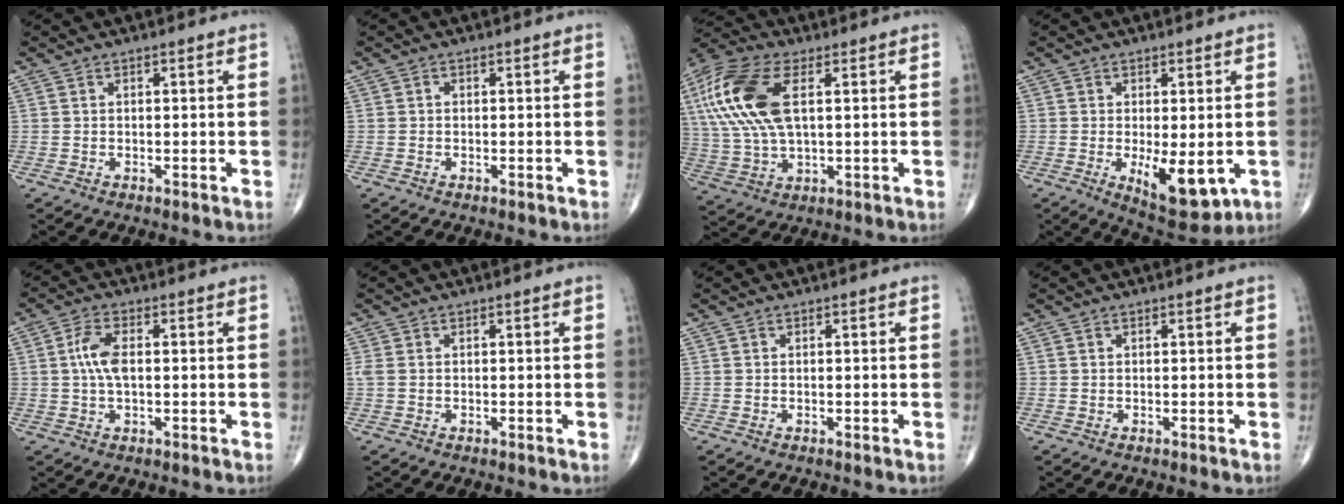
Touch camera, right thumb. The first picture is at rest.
{"total": 0.0}
{"total": 19.6, "force": [5.0, 9.4, 16.4], "torque": [-0.381, 0.006, 0.091]}
{"total": 9.7, "force": [-2.1, 4.1, 8.5], "torque": [-0.113, -0.021, -0.020]}
{"total": 5.2, "force": [0.4, 2.3, 4.7], "torque": [-0.107, 0.006, 0.004]}
{"total": 1.3, "force": [0.1, 0.9, 1.0], "torque": [-0.035, 0.007, 0.006]}
{"total": 0.0}
{"total": 0.0}